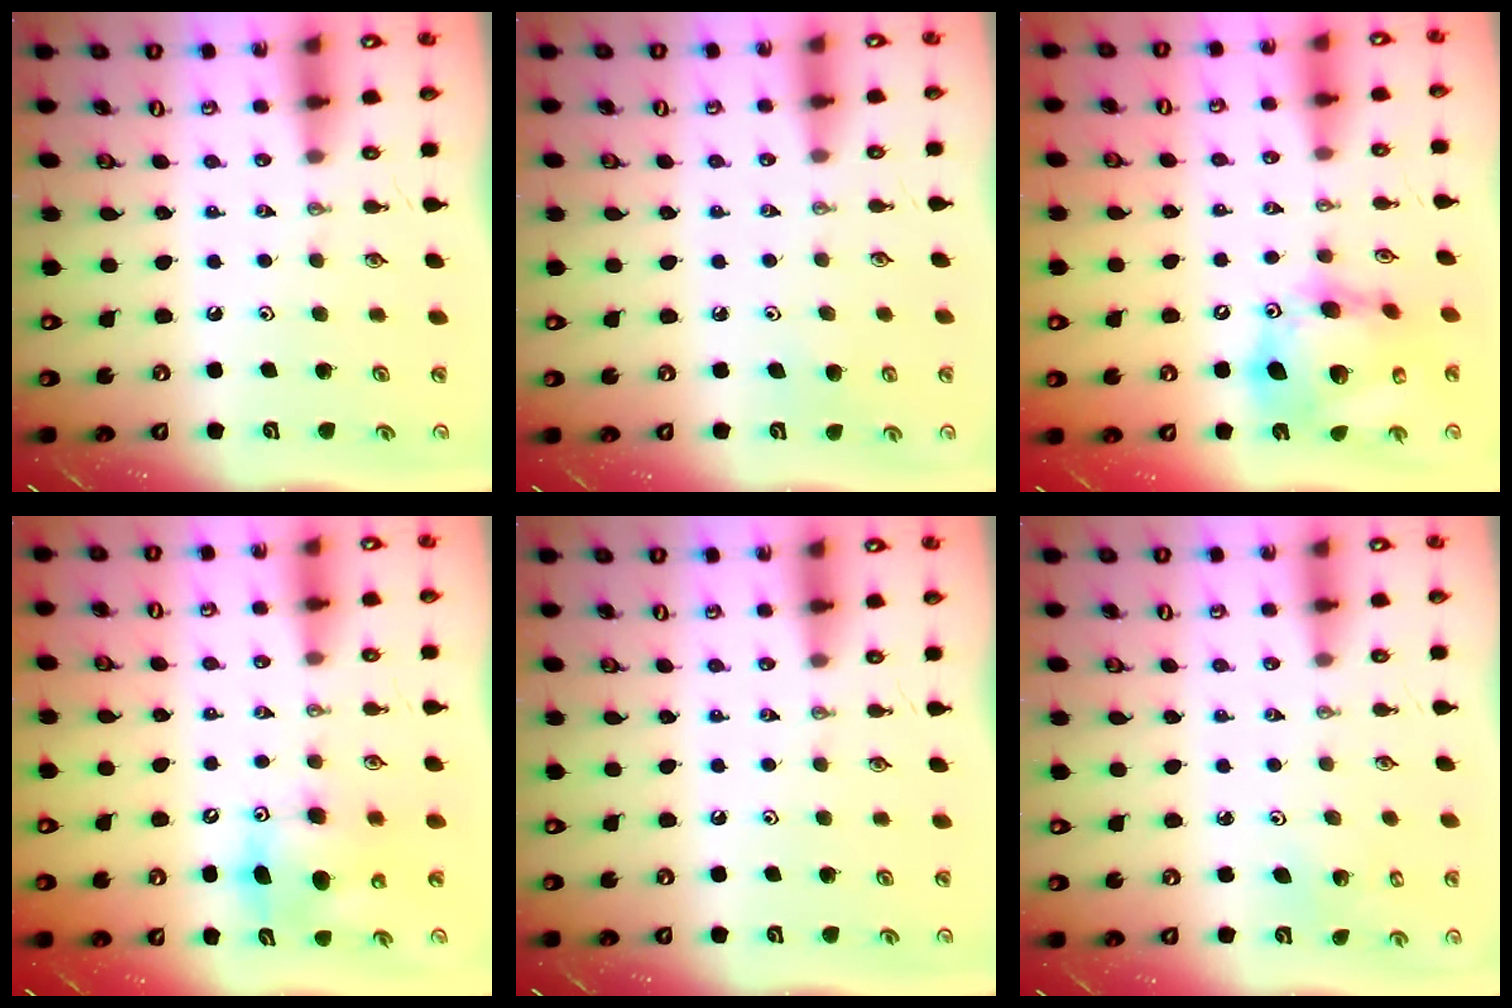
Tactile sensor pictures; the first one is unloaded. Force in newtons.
{"total": 3.4, "press": 3.4, "slide": 0.4}
{"total": 19.4, "press": 19.3, "slide": 2.1}
{"total": 9.2, "press": 9.0, "slide": 1.9}
{"total": 0.0}
{"total": 2.0, "press": 2.0, "slide": 0.2}